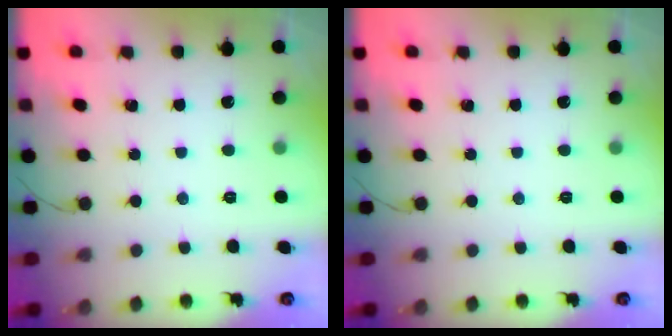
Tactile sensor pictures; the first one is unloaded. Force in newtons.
{"total": 0.0}